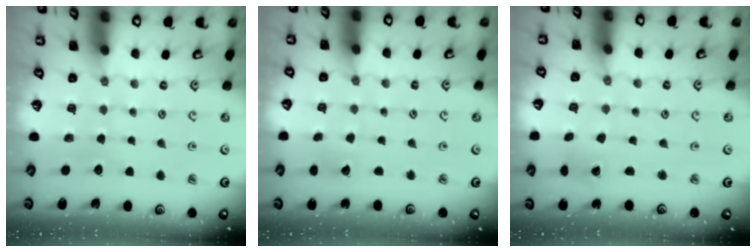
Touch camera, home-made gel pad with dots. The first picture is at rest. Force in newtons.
{"total": 2.8, "press": 2.8, "slide": 0.2}
{"total": 2.3, "press": 2.3, "slide": 0.2}